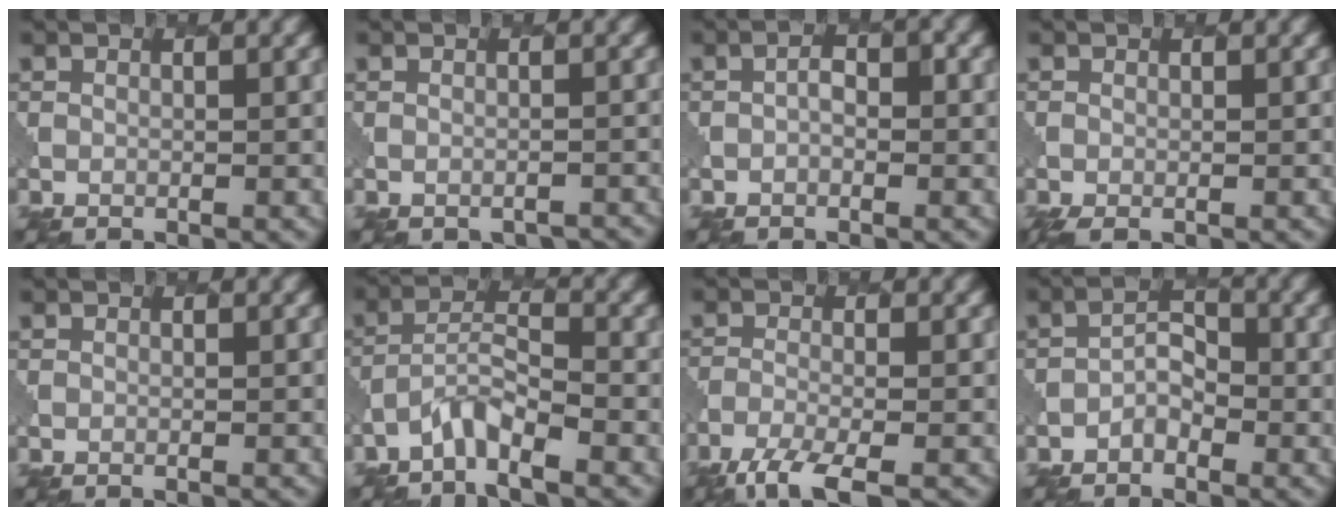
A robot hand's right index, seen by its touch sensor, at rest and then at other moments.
{"total": 1.9, "force": [-1.7, 0.6, 0.6], "torque": [-0.012, -0.004, -0.017]}
{"total": 1.2, "force": [-0.3, 0.7, 0.9], "torque": [-0.013, 0.002, -0.007]}
{"total": 1.8, "force": [-1.1, 0.6, 1.3], "torque": [-0.027, -0.005, -0.017]}
{"total": 0.0}
{"total": 3.3, "force": [-2.7, 0.5, 1.8], "torque": [-0.038, 0.004, -0.060]}
{"total": 4.6, "force": [-3.5, 0.9, 2.9], "torque": [-0.053, -0.012, -0.073]}
{"total": 1.7, "force": [-1.1, 1.0, 0.8], "torque": [-0.012, 0.007, -0.022]}